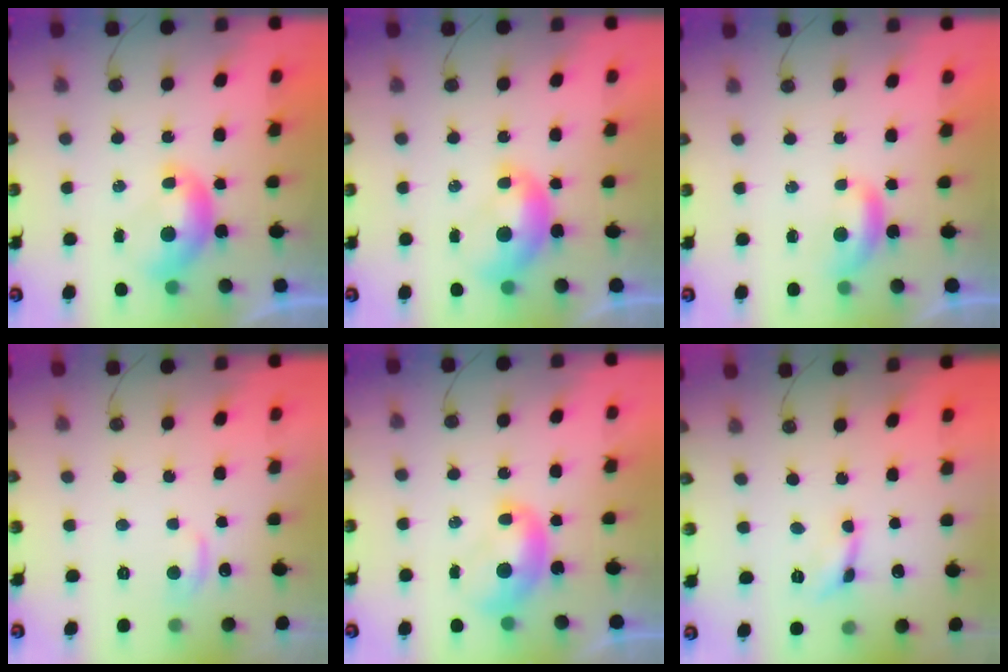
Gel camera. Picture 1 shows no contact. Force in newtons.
{"total": 1.5, "press": 1.4, "slide": 0.4}
{"total": 1.6, "press": 1.6, "slide": 0.3}
{"total": 0.9, "press": 0.8, "slide": 0.5}
{"total": 1.5, "press": 1.5, "slide": 0.1}
{"total": 1.1, "press": 1.1, "slide": 0.3}